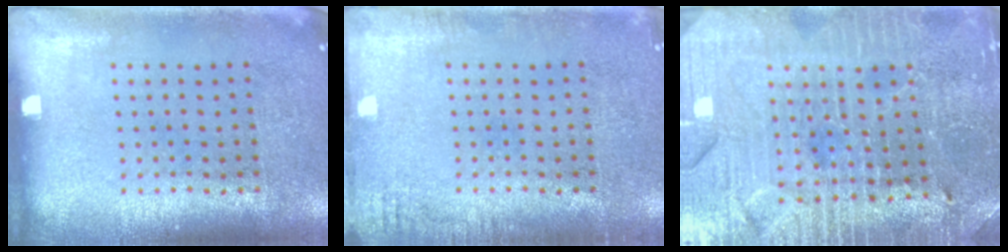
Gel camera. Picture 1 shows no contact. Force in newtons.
{"total": 1.5, "press": 1.5, "slide": 0.3}
{"total": 3.8, "press": 3.7, "slide": 0.8}